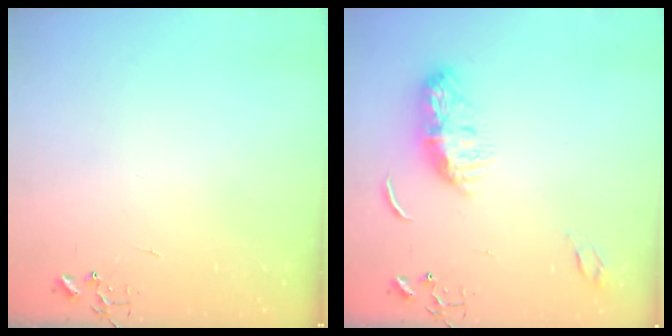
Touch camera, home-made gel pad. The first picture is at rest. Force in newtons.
{"total": 9.4, "press": 9.4, "slide": 0.4}